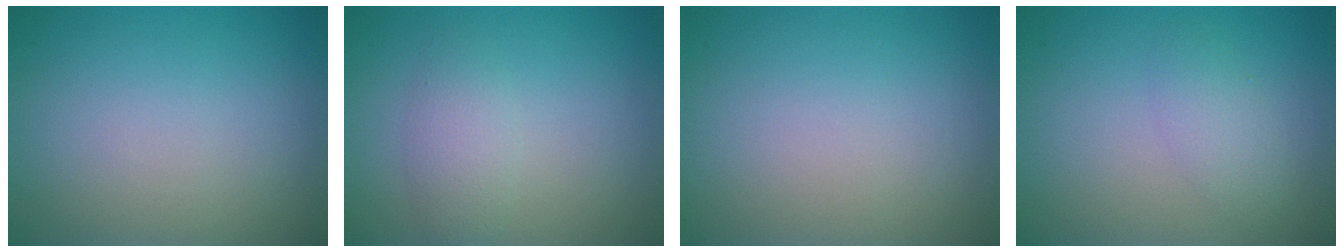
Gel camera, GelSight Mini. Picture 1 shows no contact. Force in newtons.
{"total": 2.2, "press": 2.2, "slide": 0.1}
{"total": 0.0}
{"total": 1.9, "press": 1.9, "slide": 0.1}